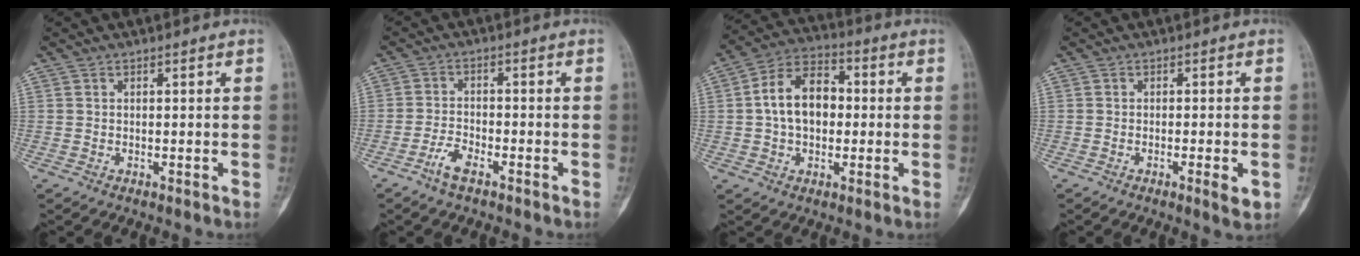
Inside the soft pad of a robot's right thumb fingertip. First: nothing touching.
{"total": 3.9, "force": [-2.8, 1.3, 2.5], "torque": [-0.055, 0.018, -0.055]}
{"total": 12.0, "force": [0.5, 8.2, 8.8], "torque": [-0.138, 0.027, 0.000]}
{"total": 3.2, "force": [-1.2, 0.6, 2.9], "torque": [-0.043, -0.005, -0.017]}